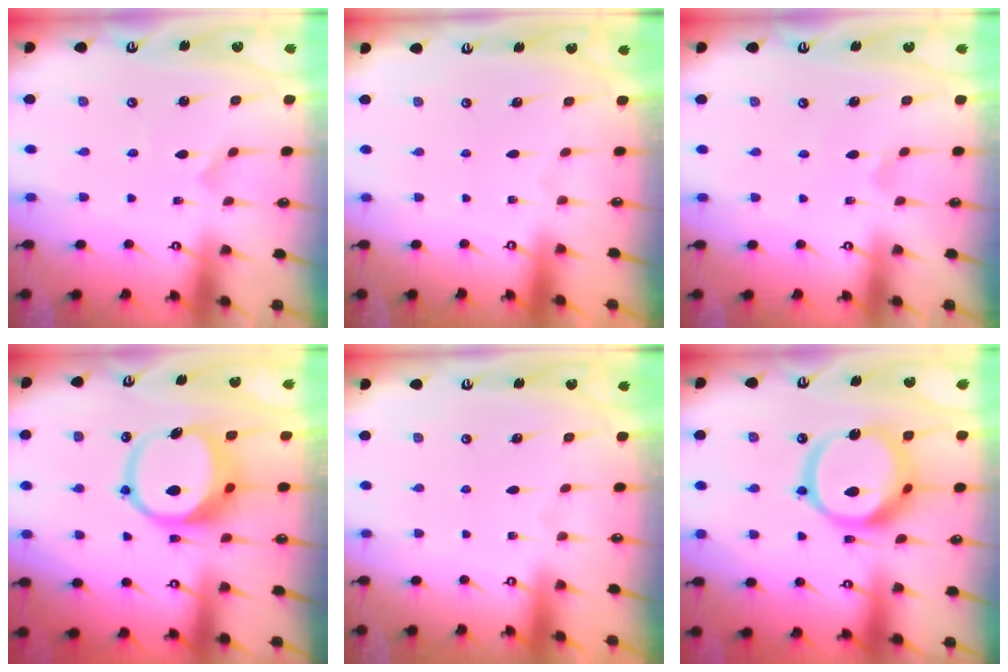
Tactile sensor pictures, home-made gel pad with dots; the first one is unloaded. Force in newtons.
{"total": 0.0}
{"total": 2.8, "press": 2.8, "slide": 0.6}
{"total": 11.5, "press": 11.3, "slide": 2.1}
{"total": 0.0}
{"total": 17.7, "press": 17.5, "slide": 2.5}